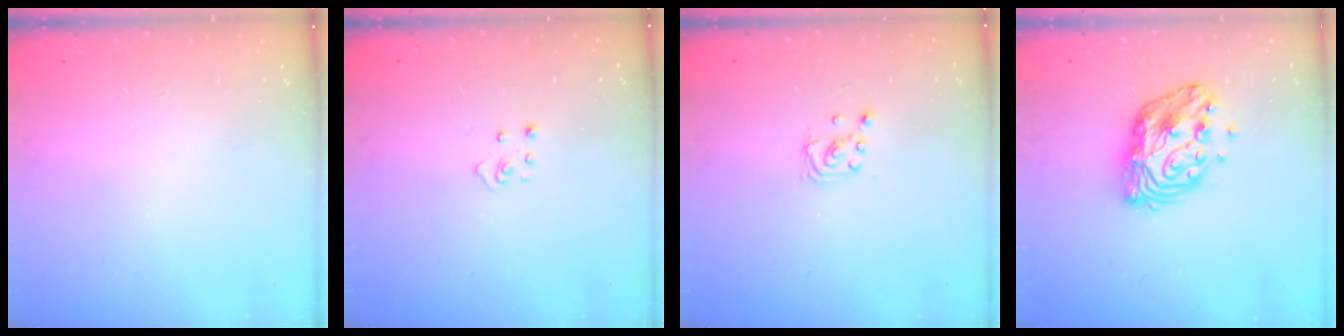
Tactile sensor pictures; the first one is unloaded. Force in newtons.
{"total": 2.5, "press": 2.4, "slide": 0.3}
{"total": 2.1, "press": 2.1, "slide": 0.2}
{"total": 12.7, "press": 12.6, "slide": 1.0}